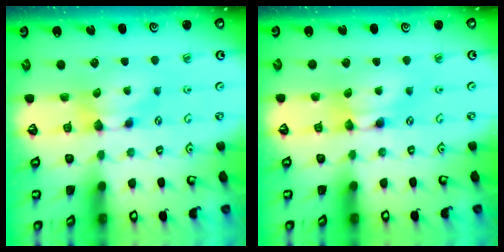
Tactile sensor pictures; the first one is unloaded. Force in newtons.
{"total": 1.9, "press": 1.9, "slide": 0.1}